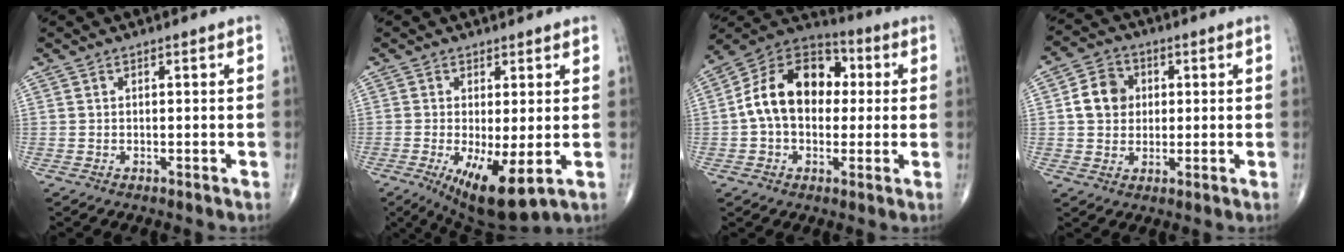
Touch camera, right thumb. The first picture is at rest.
{"total": 10.2, "force": [-2.6, 3.2, 9.3], "torque": [-0.155, -0.025, -0.031]}
{"total": 16.2, "force": [1.0, 11.4, 11.5], "torque": [-0.167, 0.036, 0.005]}
{"total": 7.5, "force": [1.0, 6.4, 3.8], "torque": [-0.048, 0.006, 0.011]}